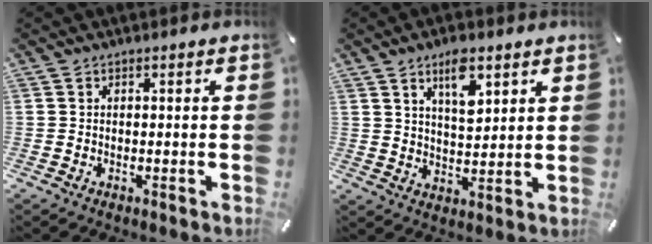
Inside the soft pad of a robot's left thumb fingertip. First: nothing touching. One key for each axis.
{"total": 8.3, "fx": 5.0, "fy": 3.9, "fz": 5.4, "tx": -0.078, "ty": -0.021, "tz": 0.083}